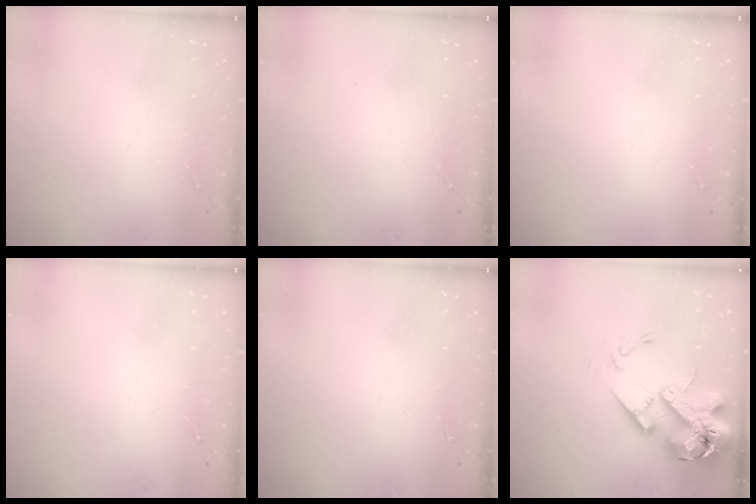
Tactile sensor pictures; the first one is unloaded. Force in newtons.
{"total": 0.0}
{"total": 0.0}
{"total": 0.0}
{"total": 0.0}
{"total": 20.8, "press": 20.5, "slide": 3.5}